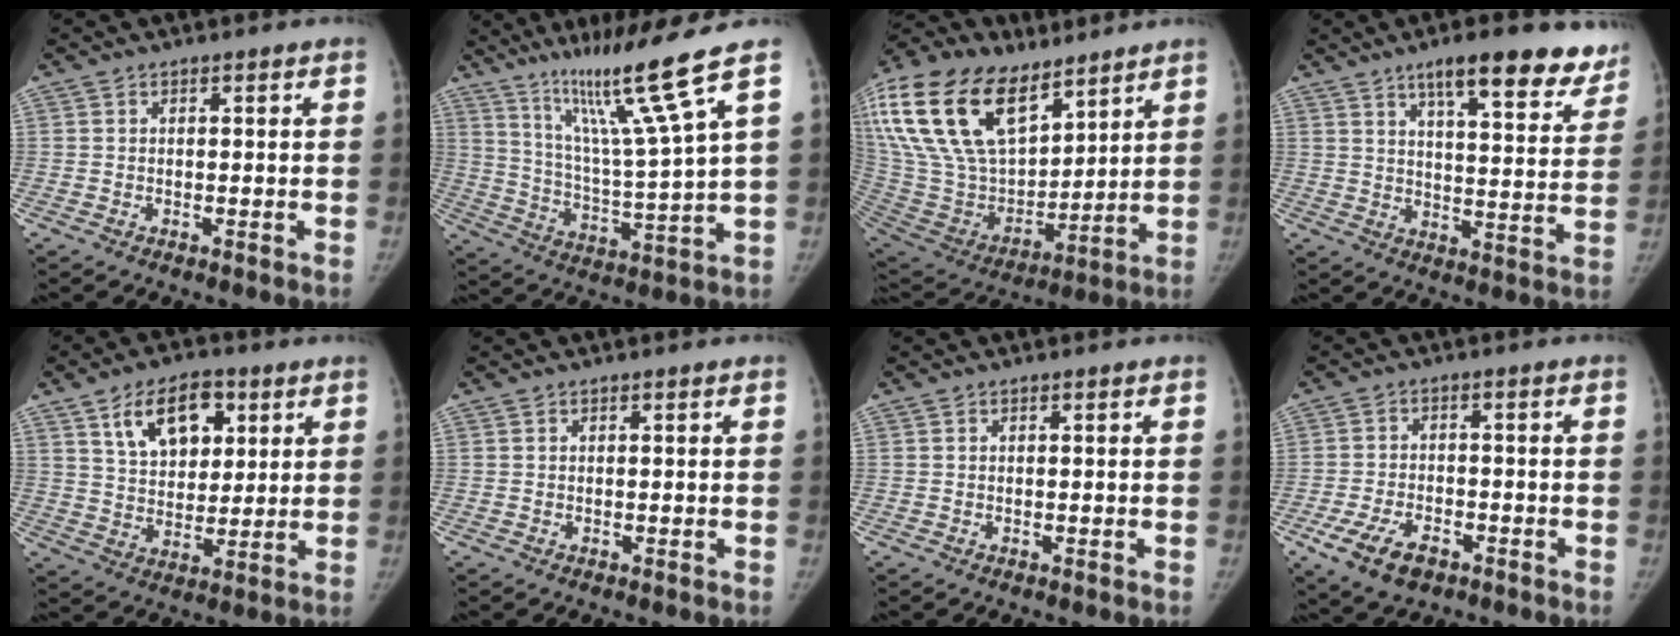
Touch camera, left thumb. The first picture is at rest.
{"total": 14.9, "force": [9.8, -1.8, 11.0], "torque": [-0.180, -0.063, 0.175]}
{"total": 32.0, "force": [17.4, 17.2, 20.5], "torque": [-0.434, 0.001, 0.327]}
{"total": 17.0, "force": [12.1, 5.1, 10.8], "torque": [-0.098, -0.053, 0.165]}
{"total": 12.8, "force": [5.9, 8.0, 8.1], "torque": [-0.095, -0.022, 0.105]}
{"total": 0.0}
{"total": 0.0}
{"total": 8.1, "force": [-4.1, 4.9, 5.1], "torque": [-0.097, 0.011, -0.065]}